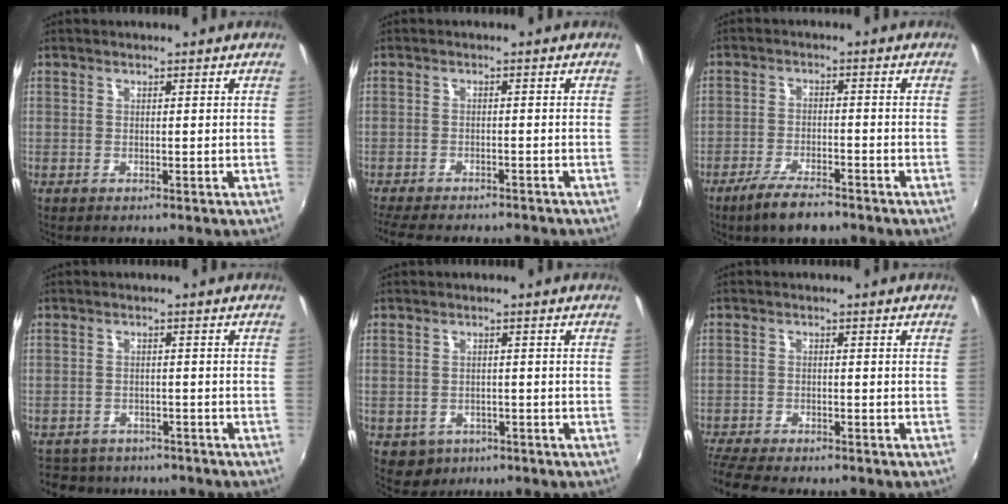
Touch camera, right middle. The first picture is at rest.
{"total": 11.0, "force": [-9.7, 2.3, 4.7], "torque": [-0.108, -0.023, -0.146]}
{"total": 7.0, "force": [-5.4, 1.6, 4.1], "torque": [-0.100, -0.012, -0.096]}
{"total": 8.2, "force": [-7.0, 3.7, 2.0], "torque": [-0.052, -0.006, -0.100]}
{"total": 4.6, "force": [-2.0, 3.9, 1.5], "torque": [-0.041, -0.005, -0.019]}
{"total": 8.6, "force": [-7.6, 1.5, 3.6], "torque": [-0.100, -0.031, -0.132]}